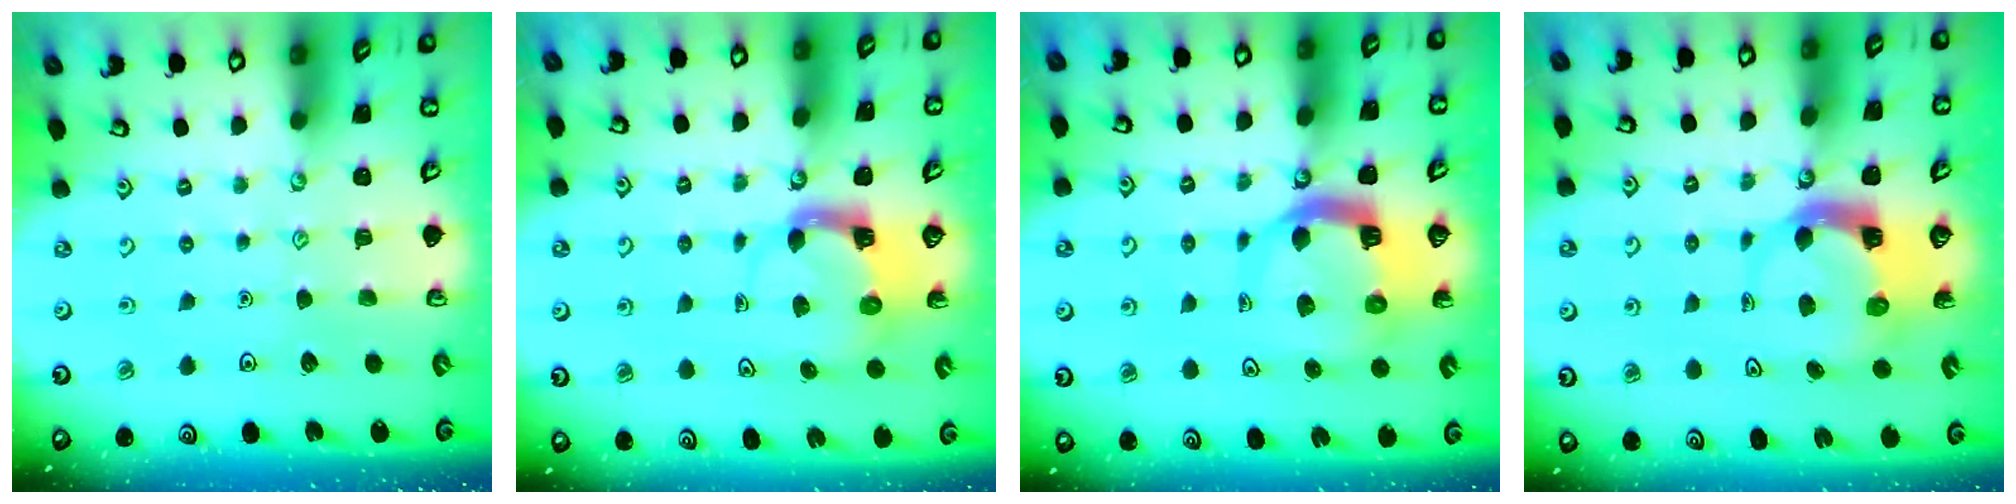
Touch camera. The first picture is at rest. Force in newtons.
{"total": 3.8, "press": 3.8, "slide": 0.4}
{"total": 10.4, "press": 10.4, "slide": 1.3}
{"total": 5.1, "press": 5.0, "slide": 0.7}